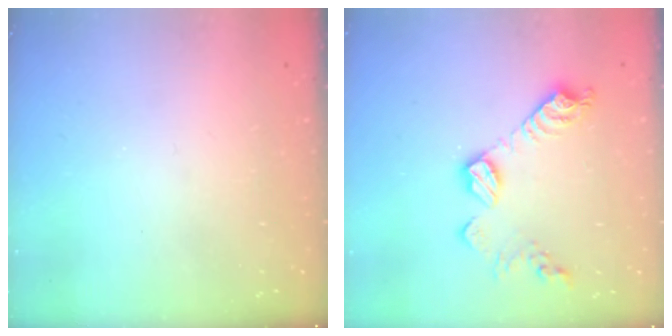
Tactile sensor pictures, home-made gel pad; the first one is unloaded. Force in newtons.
{"total": 12.1, "press": 12.1, "slide": 0.5}